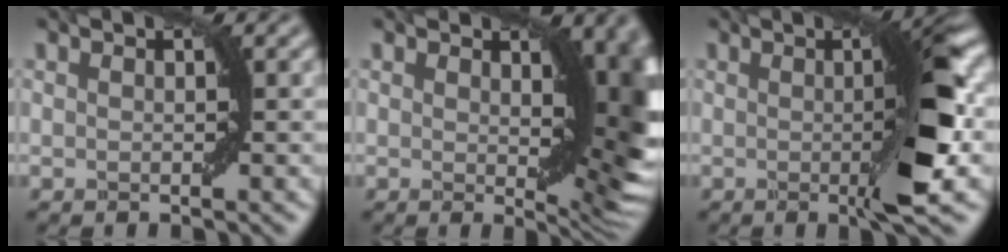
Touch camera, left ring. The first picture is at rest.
{"total": 9.8, "force": [1.7, 4.6, 8.5], "torque": [-0.084, -0.013, 0.034]}
{"total": 6.6, "force": [-0.3, 1.0, 6.5], "torque": [-0.095, 0.001, -0.003]}